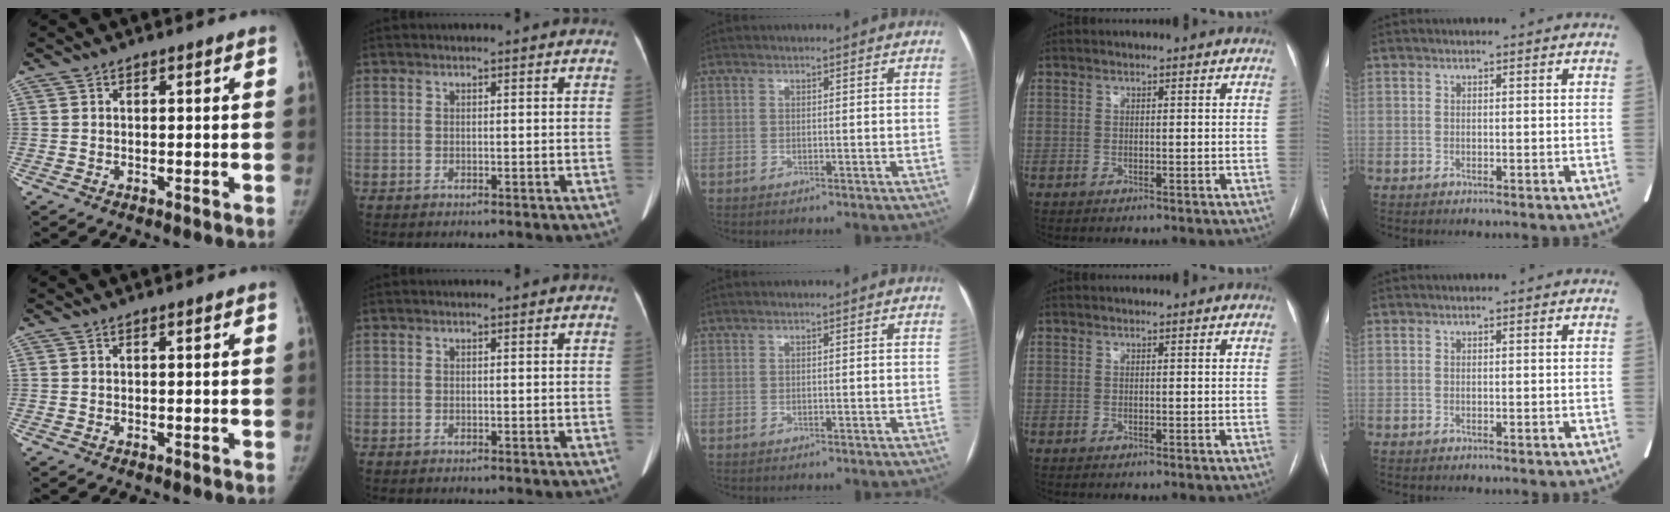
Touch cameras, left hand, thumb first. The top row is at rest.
{}